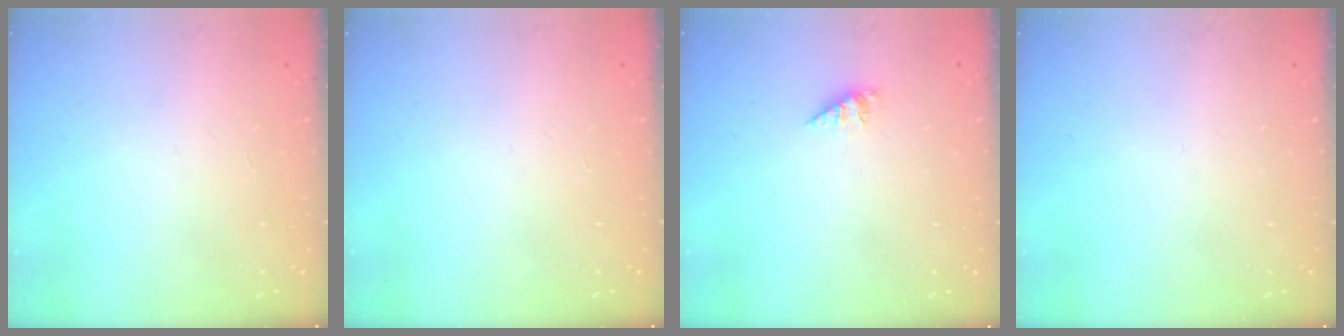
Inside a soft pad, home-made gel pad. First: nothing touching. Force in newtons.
{"total": 0.0}
{"total": 1.5, "press": 1.5, "slide": 0.3}
{"total": 0.0}